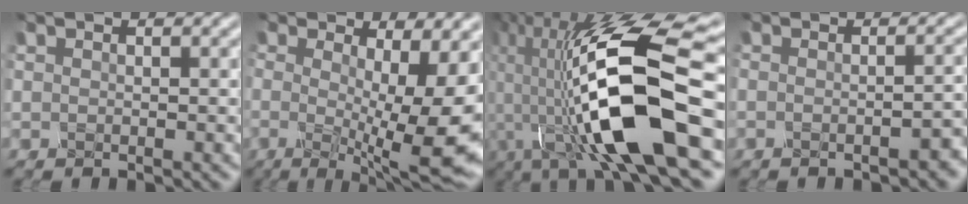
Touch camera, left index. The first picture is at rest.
{"total": 12.5, "force": [-0.2, 3.2, 12.1], "torque": [-0.143, -0.007, -0.001]}
{"total": 14.2, "force": [-4.4, 3.9, 12.9], "torque": [-0.245, 0.004, -0.088]}
{"total": 1.8, "force": [-1.0, 0.4, 1.4], "torque": [-0.015, 0.002, -0.018]}